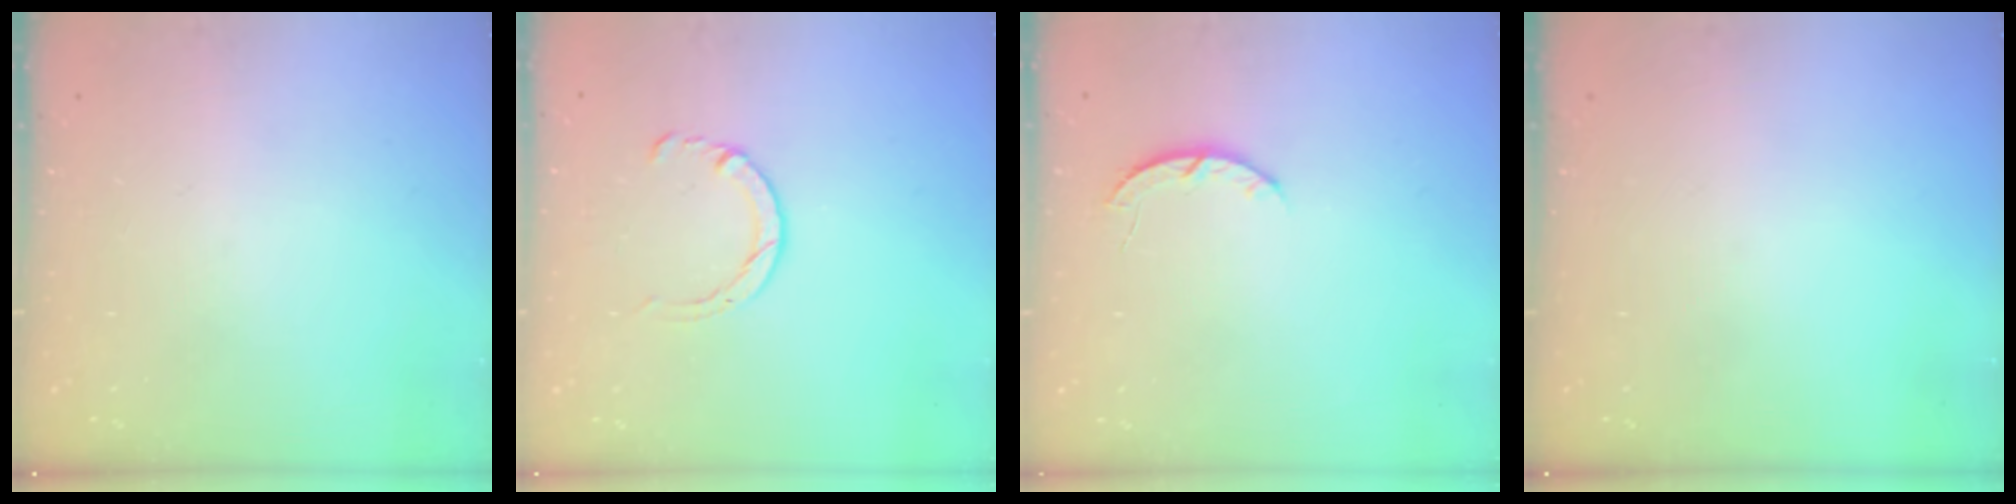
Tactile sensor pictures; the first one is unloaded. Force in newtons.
{"total": 2.9, "press": 2.8, "slide": 0.4}
{"total": 3.9, "press": 3.9, "slide": 0.4}
{"total": 0.0}